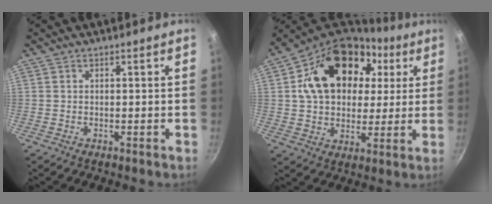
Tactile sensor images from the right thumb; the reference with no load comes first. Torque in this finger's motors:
{"motor_torque": [0.39, 4.61, 1.89, 0.30, 0.21]}